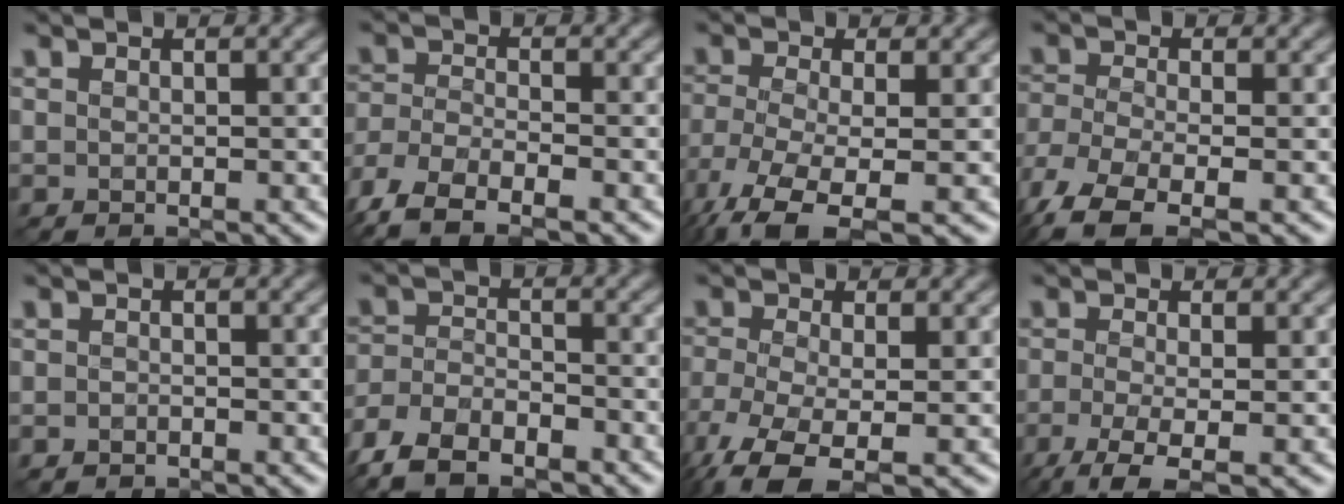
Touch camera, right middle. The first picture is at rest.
{"total": 6.4, "force": [-4.6, 2.3, 3.8], "torque": [-0.077, -0.011, -0.096]}
{"total": 9.2, "force": [-5.6, 3.2, 6.5], "torque": [-0.140, -0.030, -0.099]}
{"total": 6.8, "force": [-4.5, 2.3, 4.5], "torque": [-0.101, -0.018, -0.096]}
{"total": 0.7, "force": [-0.6, 0.3, 0.1], "torque": [-0.001, -0.003, -0.012]}
{"total": 7.6, "force": [-5.7, 3.4, 3.7], "torque": [-0.076, -0.011, -0.113]}
{"total": 7.2, "force": [-4.2, 2.5, 5.2], "torque": [-0.120, -0.023, -0.085]}
{"total": 4.3, "force": [-2.3, 1.1, 3.5], "torque": [-0.069, -0.007, -0.052]}